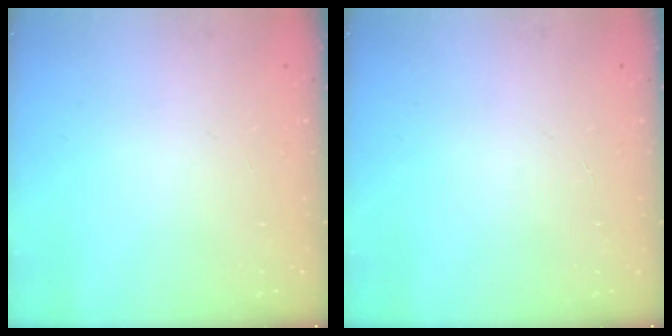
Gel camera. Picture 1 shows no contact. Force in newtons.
{"total": 0.0}